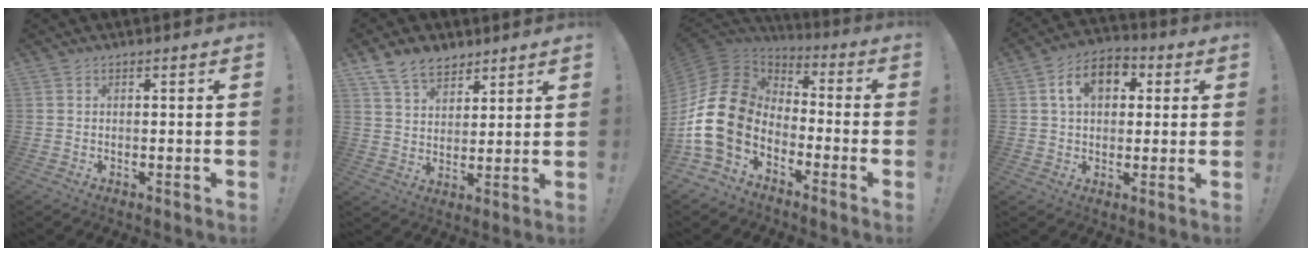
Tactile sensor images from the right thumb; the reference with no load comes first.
{"total": 9.7, "force": [7.0, 5.6, 3.7], "torque": [-0.067, -0.035, 0.137]}
{"total": 16.7, "force": [-4.0, 11.8, 11.2], "torque": [-0.236, 0.016, -0.064]}
{"total": 11.3, "force": [3.6, 7.8, 7.3], "torque": [-0.115, 0.010, 0.066]}